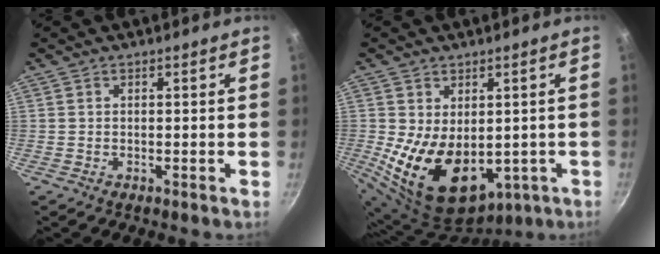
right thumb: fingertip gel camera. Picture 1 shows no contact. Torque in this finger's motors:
{"motor_torque": [-0.16, 1.65, 1.59, -0.76, 0.24]}